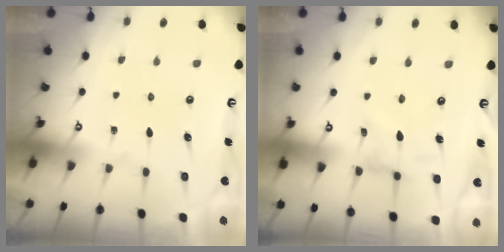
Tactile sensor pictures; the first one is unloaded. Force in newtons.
{"total": 0.0}